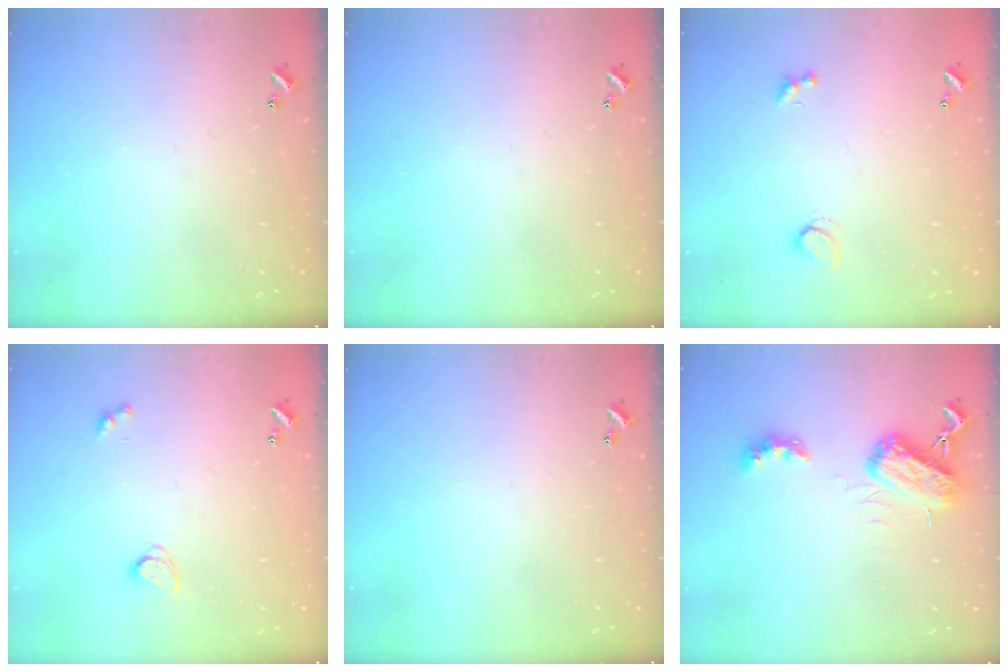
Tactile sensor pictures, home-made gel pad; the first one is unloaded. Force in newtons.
{"total": 0.0}
{"total": 1.3, "press": 1.2, "slide": 0.5}
{"total": 2.9, "press": 2.9, "slide": 0.3}
{"total": 0.0}
{"total": 6.2, "press": 6.2, "slide": 0.8}